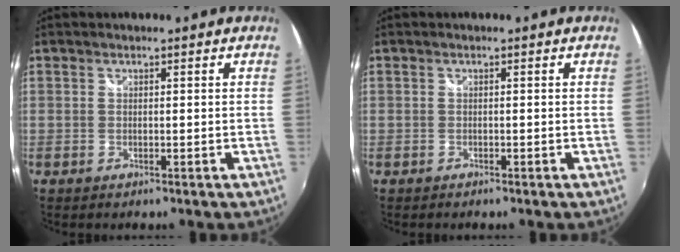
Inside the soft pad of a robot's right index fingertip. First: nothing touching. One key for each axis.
{"total": 0.5, "fx": -0.5, "fy": 0.2, "fz": 0.1, "tx": -0.005, "ty": -0.003, "tz": -0.009}